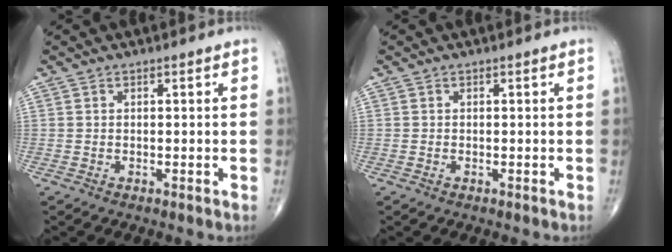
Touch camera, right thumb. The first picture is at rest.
{"total": 0.0}